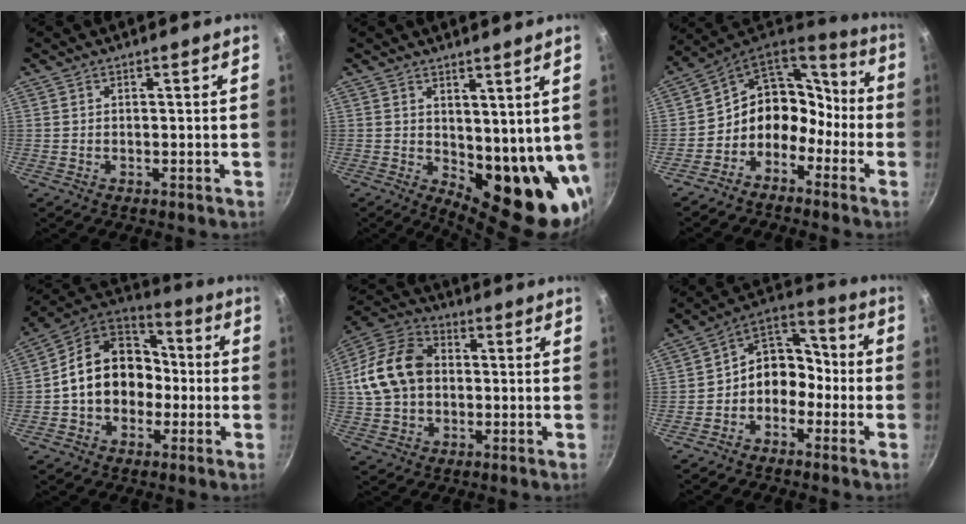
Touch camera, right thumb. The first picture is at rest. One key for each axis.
{"total": 13.7, "fx": 2.0, "fy": 6.9, "fz": 11.7, "tx": -0.116, "ty": -0.038, "tz": 0.046}
{"total": 12.5, "fx": -5.1, "fy": 10.1, "fz": 5.5, "tx": -0.043, "ty": 0.089, "tz": -0.108}
{"total": 16.7, "fx": -1.3, "fy": 13.4, "fz": 9.9, "tx": -0.126, "ty": 0.053, "tz": -0.033}
{"total": 15.5, "fx": 0.8, "fy": 11.6, "fz": 10.2, "tx": -0.172, "ty": 0.028, "tz": 0.001}
{"total": 10.3, "fx": -3.1, "fy": 8.2, "fz": 5.5, "tx": -0.036, "ty": 0.065, "tz": -0.076}